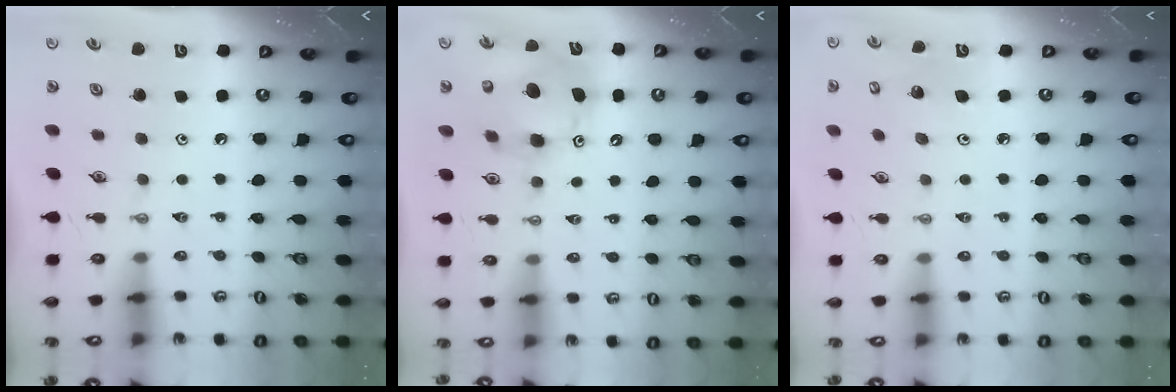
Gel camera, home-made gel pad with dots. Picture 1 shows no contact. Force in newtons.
{"total": 12.7, "press": 12.4, "slide": 2.3}
{"total": 4.4, "press": 4.3, "slide": 0.9}